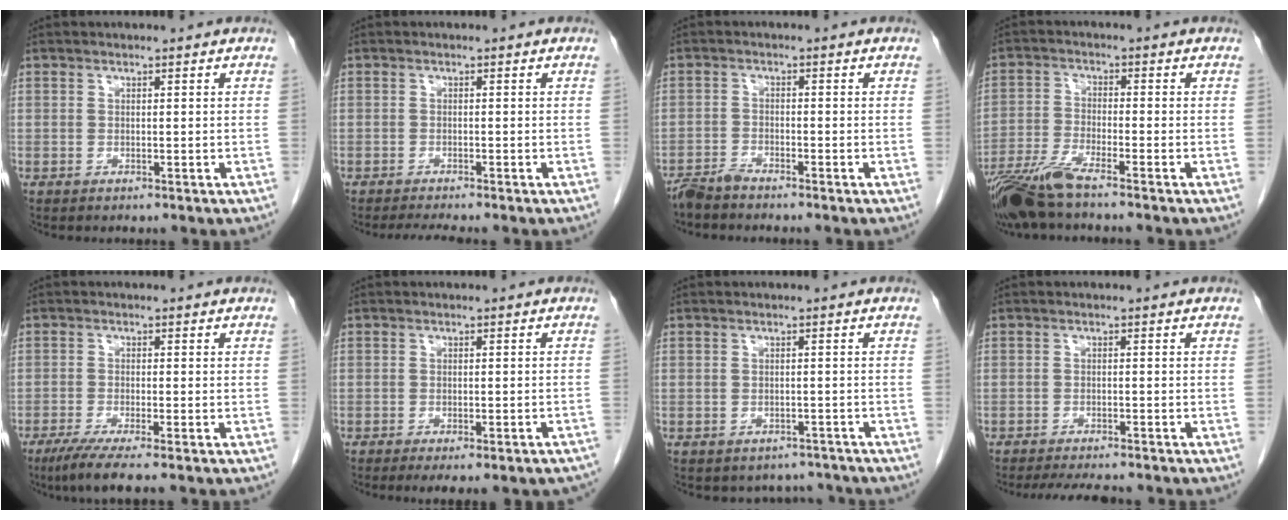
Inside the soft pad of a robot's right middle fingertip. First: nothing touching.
{"total": 2.9, "force": [-2.5, -0.3, 1.3], "torque": [-0.025, -0.010, -0.039]}
{"total": 2.5, "force": [-2.4, 0.1, 0.7], "torque": [-0.016, -0.006, -0.048]}
{"total": 7.7, "force": [-6.2, 0.1, 4.5], "torque": [-0.092, -0.025, -0.121]}
{"total": 5.4, "force": [-3.9, -0.2, 3.8], "torque": [-0.065, -0.016, -0.069]}
{"total": 9.2, "force": [-7.6, 2.1, 4.7], "torque": [-0.052, -0.002, -0.087]}
{"total": 4.2, "force": [-3.7, 2.0, -0.2], "torque": [0.008, 0.012, -0.043]}
{"total": 6.1, "force": [-5.4, 0.9, 2.7], "torque": [-0.039, -0.013, -0.081]}